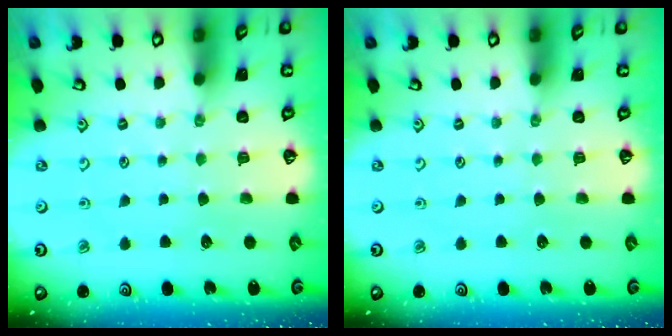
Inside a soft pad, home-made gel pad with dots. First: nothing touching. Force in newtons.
{"total": 0.0}